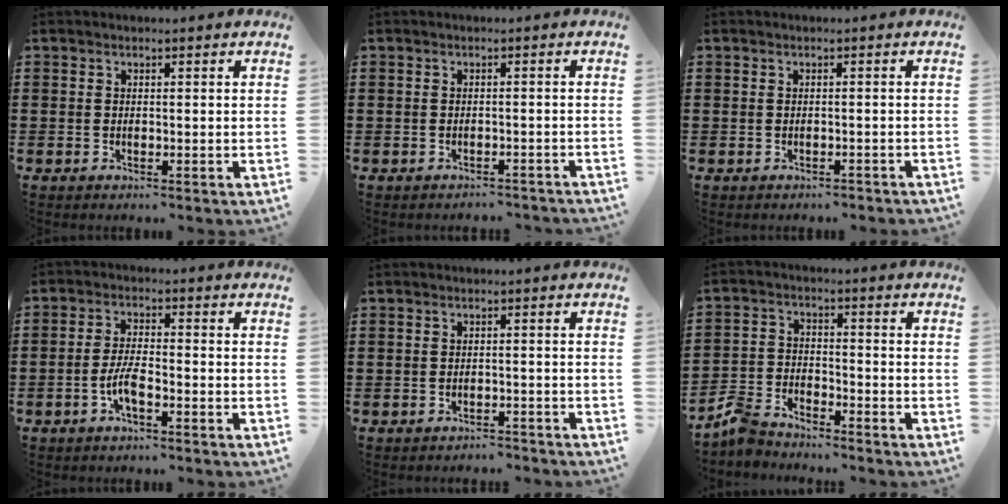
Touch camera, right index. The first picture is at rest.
{"total": 1.4, "force": [-1.3, 0.3, 0.0], "torque": [-0.004, 0.001, -0.030]}
{"total": 0.9, "force": [-0.8, 0.3, 0.0], "torque": [-0.002, 0.000, -0.019]}
{"total": 4.4, "force": [-1.9, 1.2, 3.8], "torque": [-0.093, -0.004, -0.044]}
{"total": 1.7, "force": [-1.7, 0.2, -0.2], "torque": [-0.003, 0.001, -0.038]}
{"total": 5.1, "force": [-4.8, 1.2, 1.0], "torque": [-0.046, 0.000, -0.104]}